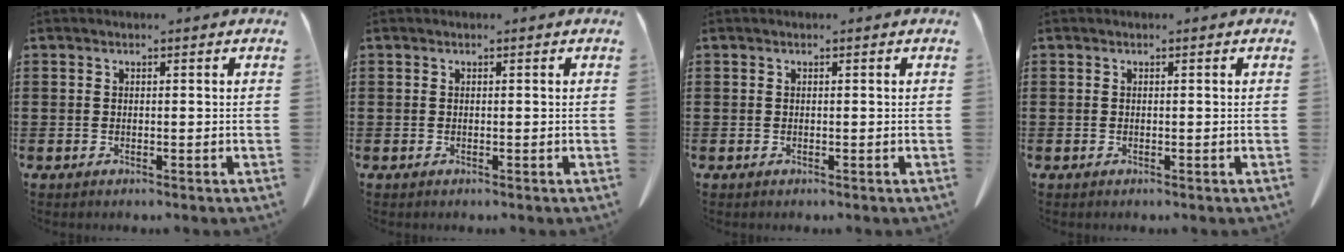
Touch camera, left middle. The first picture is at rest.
{"total": 0.0}
{"total": 0.0}
{"total": 0.0}